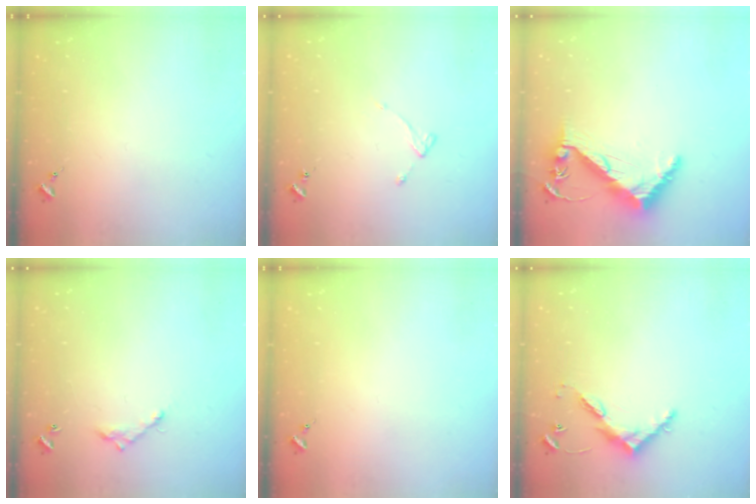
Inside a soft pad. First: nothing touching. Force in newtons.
{"total": 3.7, "press": 3.6, "slide": 0.5}
{"total": 8.7, "press": 8.6, "slide": 0.9}
{"total": 6.2, "press": 6.2, "slide": 0.4}
{"total": 0.0}
{"total": 6.8, "press": 6.8, "slide": 0.5}